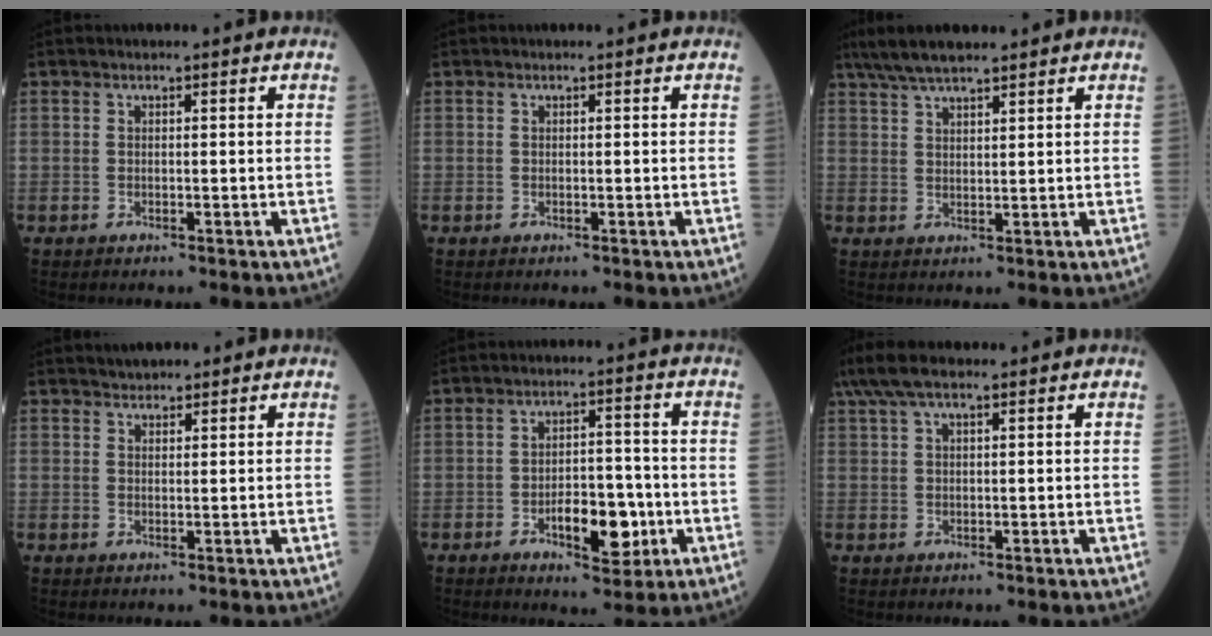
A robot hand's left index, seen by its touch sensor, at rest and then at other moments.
{"total": 0.0}
{"total": 7.2, "force": [6.0, 1.1, 4.0], "torque": [-0.075, 0.028, 0.108]}
{"total": 2.1, "force": [1.9, 0.8, 0.5], "torque": [-0.011, 0.013, 0.031]}
{"total": 8.0, "force": [-2.9, 3.4, 6.6], "torque": [-0.105, 0.005, -0.041]}
{"total": 6.0, "force": [4.4, 1.6, 3.8], "torque": [-0.088, 0.037, 0.087]}